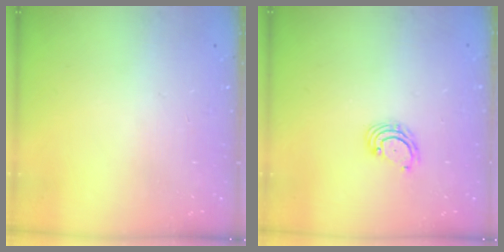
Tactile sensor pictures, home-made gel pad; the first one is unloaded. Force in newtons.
{"total": 2.8, "press": 2.8, "slide": 0.3}